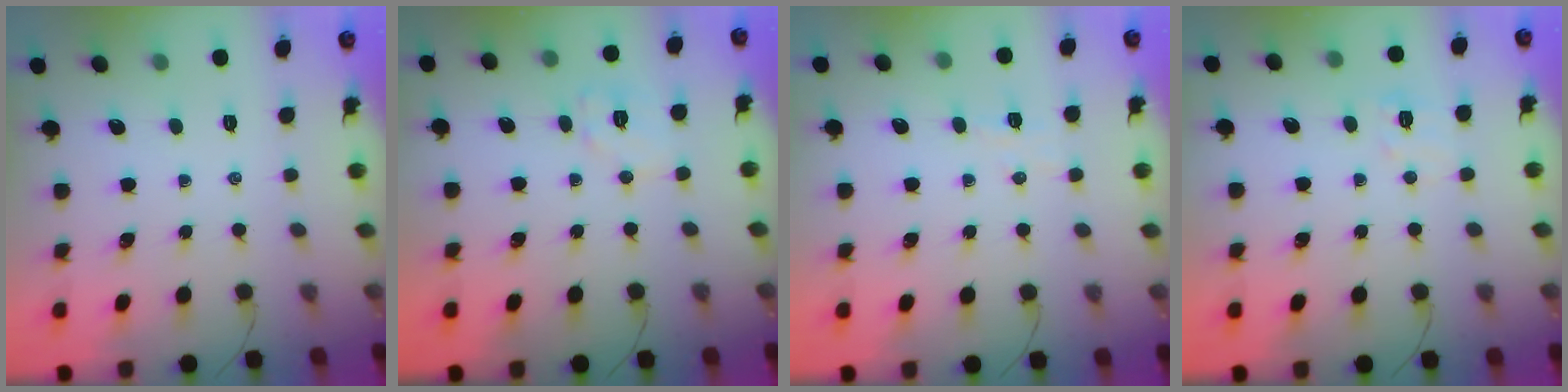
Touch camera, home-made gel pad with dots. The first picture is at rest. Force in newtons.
{"total": 7.1, "press": 7.1, "slide": 0.8}
{"total": 3.9, "press": 3.8, "slide": 1.0}
{"total": 6.4, "press": 6.3, "slide": 1.3}